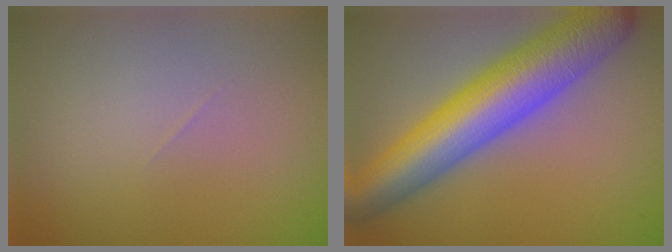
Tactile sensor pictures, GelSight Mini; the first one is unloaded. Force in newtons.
{"total": 10.4, "press": 10.4, "slide": 0.3}